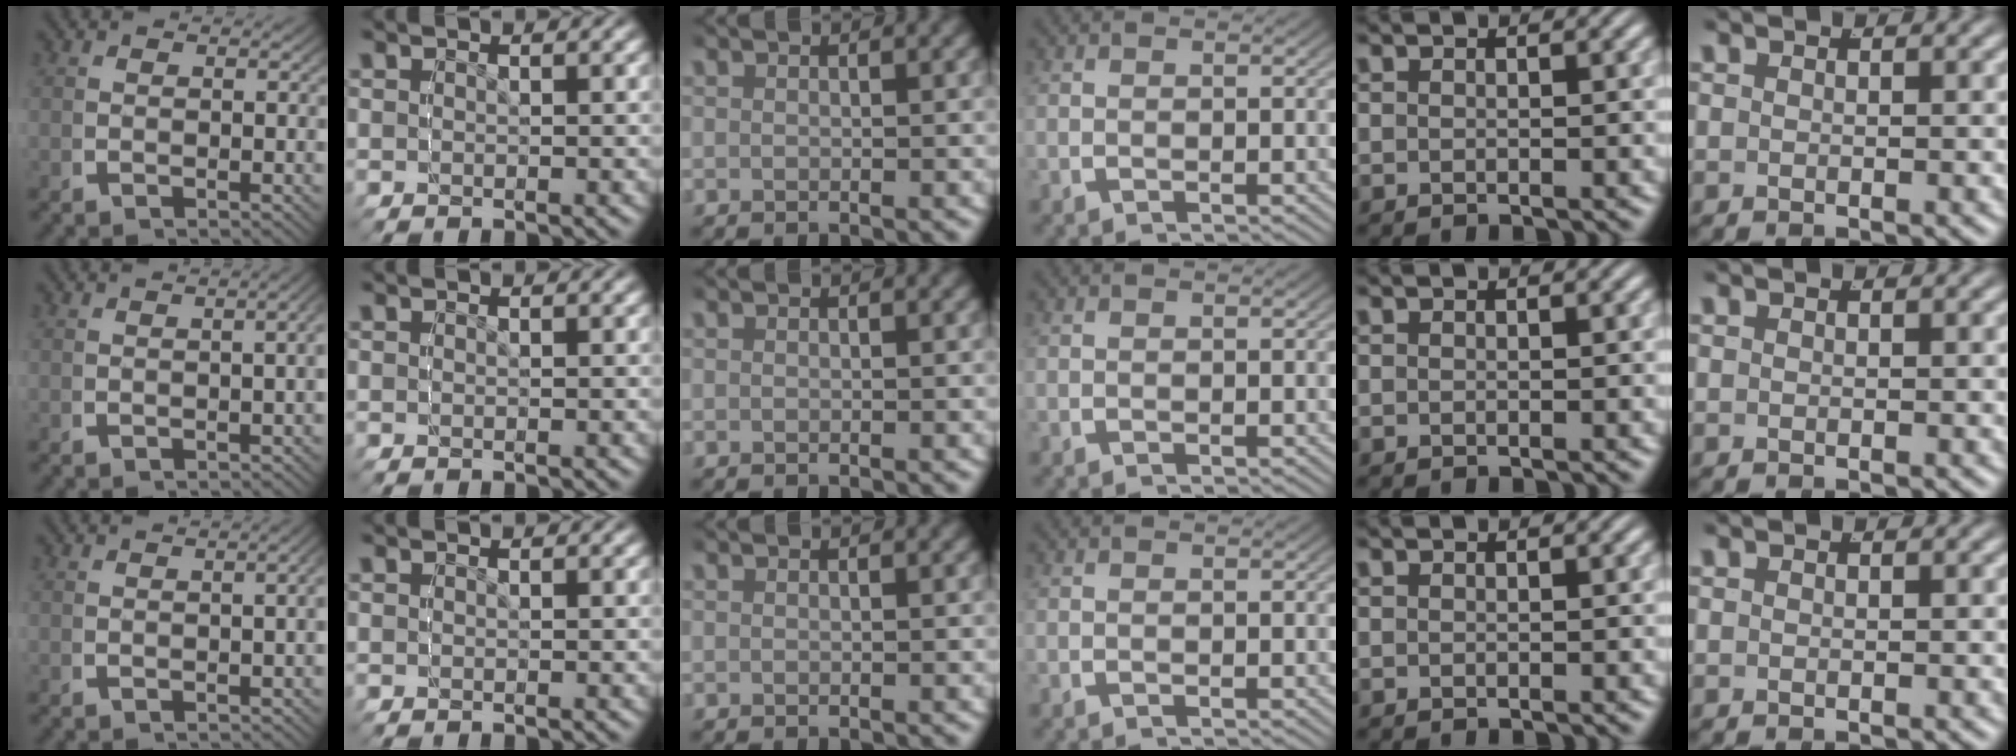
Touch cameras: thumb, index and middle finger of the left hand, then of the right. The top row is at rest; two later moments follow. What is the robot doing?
{"motion": "grasp_and_lifting", "object": "bottle"}